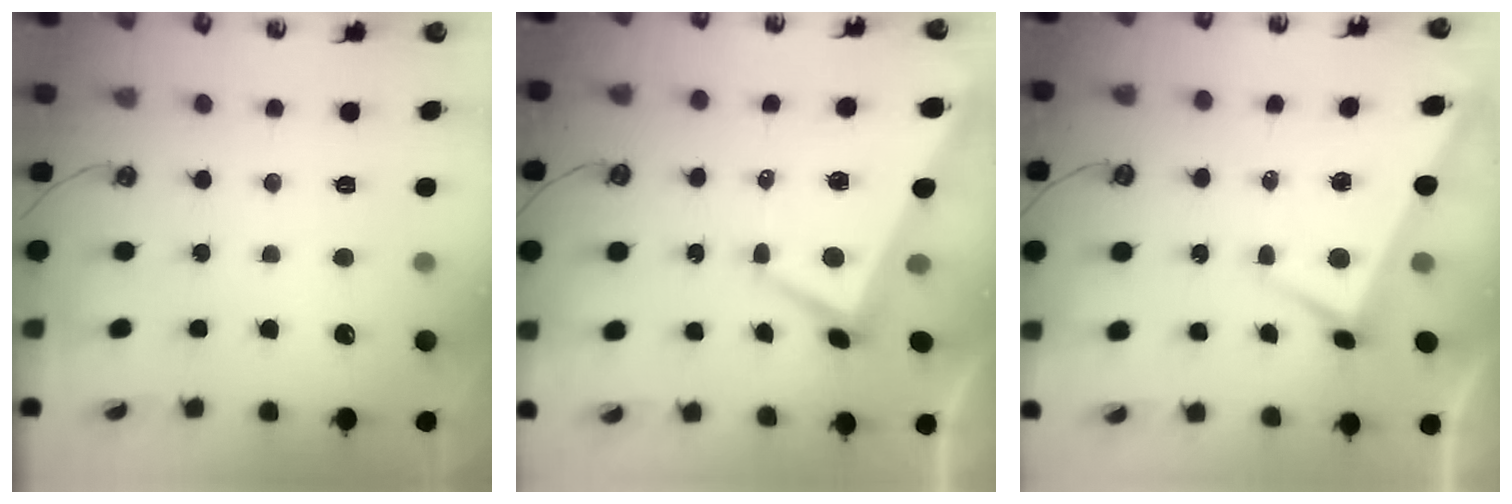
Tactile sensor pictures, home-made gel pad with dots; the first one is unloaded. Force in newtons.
{"total": 2.1, "press": 1.9, "slide": 0.9}
{"total": 2.7, "press": 2.5, "slide": 0.9}